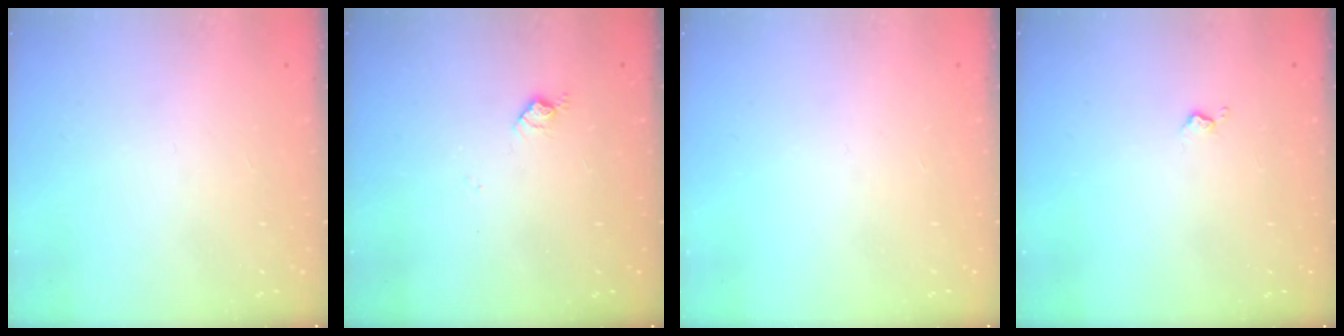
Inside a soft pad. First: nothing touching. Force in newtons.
{"total": 6.3, "press": 6.2, "slide": 0.7}
{"total": 0.0}
{"total": 2.7, "press": 2.6, "slide": 0.5}